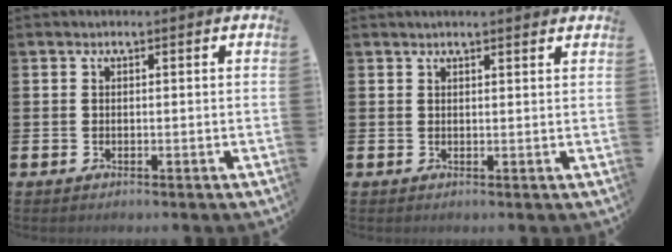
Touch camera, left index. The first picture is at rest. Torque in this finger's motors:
{"motor_torque": [0.90, -1.24, 0.21, 0.11]}